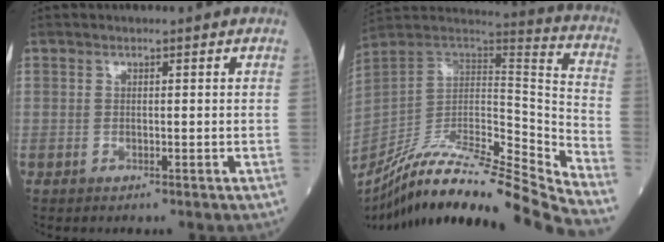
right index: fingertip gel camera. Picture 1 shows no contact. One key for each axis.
{"total": 30.1, "fx": -26.8, "fy": -0.5, "fz": 13.7, "tx": -0.195, "ty": -0.038, "tz": -0.427}